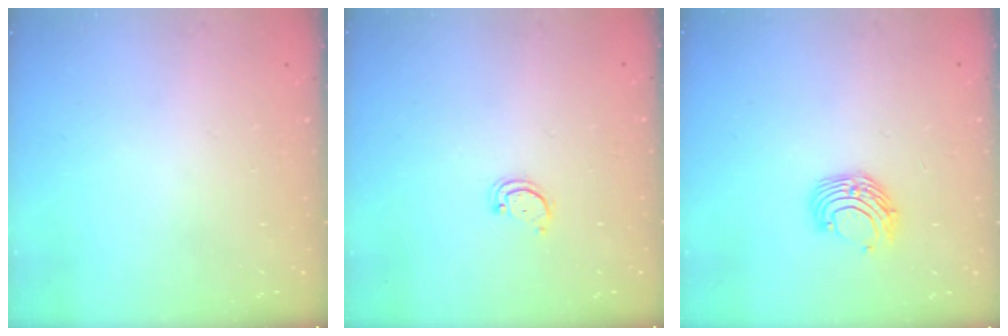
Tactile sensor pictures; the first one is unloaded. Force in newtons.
{"total": 2.2, "press": 2.2, "slide": 0.2}
{"total": 8.8, "press": 8.8, "slide": 0.9}